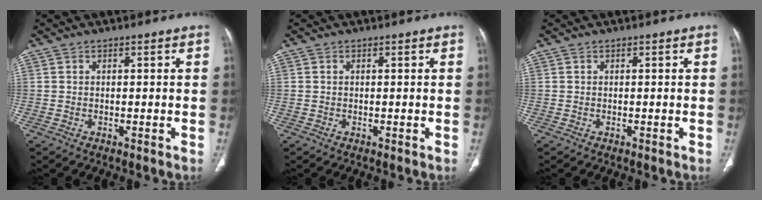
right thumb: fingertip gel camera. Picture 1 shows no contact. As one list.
[{"total": 0.0}, {"total": 0.0}]